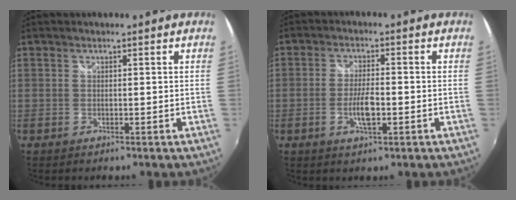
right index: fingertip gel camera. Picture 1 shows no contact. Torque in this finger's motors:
{"motor_torque": [0.93, 0.36, 0.46, 0.08]}